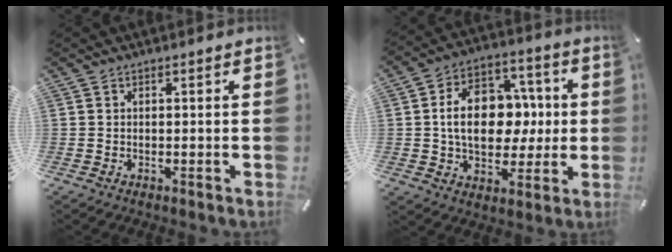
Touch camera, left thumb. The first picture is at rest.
{"total": 15.9, "force": [0.4, 11.7, 10.7], "torque": [-0.176, 0.009, 0.010]}